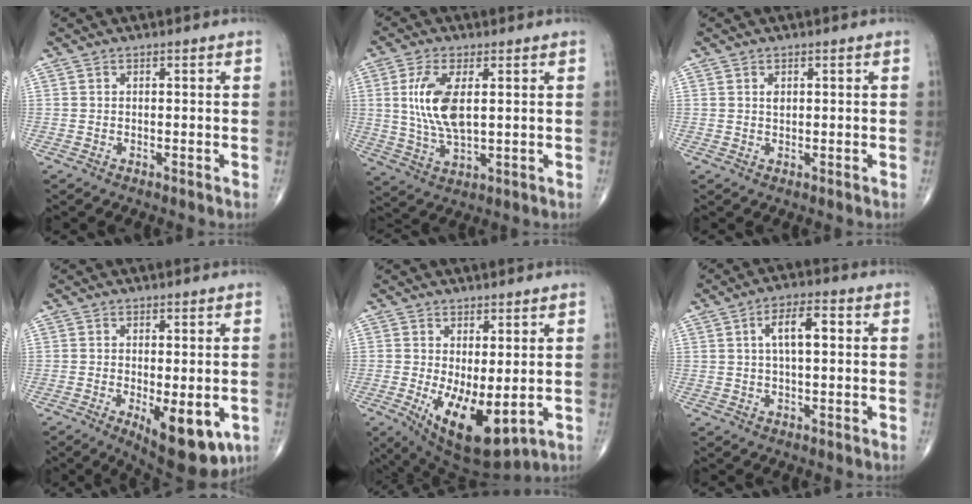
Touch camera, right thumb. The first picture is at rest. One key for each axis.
{"total": 10.3, "fx": 1.9, "fy": 4.4, "fz": 9.1, "tx": -0.193, "ty": -0.012, "tz": 0.043}
{"total": 1.1, "fx": 0.4, "fy": 0.7, "fz": 0.8, "tx": -0.009, "ty": -0.002, "tz": 0.009}
{"total": 11.6, "fx": -3.9, "fy": 4.6, "fz": 9.9, "tx": -0.122, "ty": -0.017, "tz": -0.046}
{"total": 11.9, "fx": -1.9, "fy": 5.0, "fz": 10.6, "tx": -0.171, "ty": -0.028, "tz": -0.009}
{"total": 6.8, "fx": 1.4, "fy": 2.6, "fz": 6.1, "tx": -0.101, "ty": 0.011, "tz": 0.021}